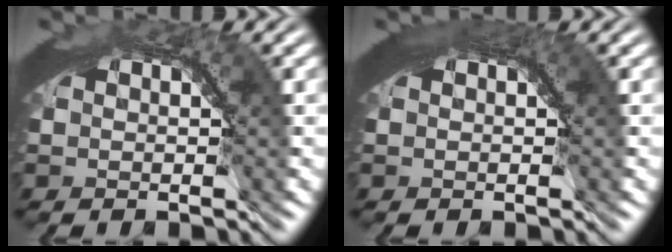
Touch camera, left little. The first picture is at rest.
{"total": 1.6, "force": [0.9, 0.4, 1.3], "torque": [-0.011, 0.003, 0.010]}